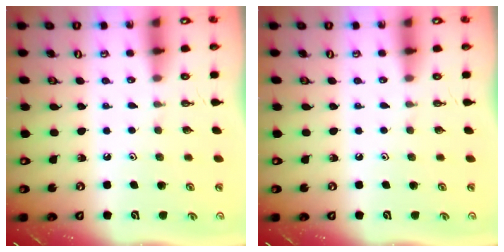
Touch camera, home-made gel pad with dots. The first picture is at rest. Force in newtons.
{"total": 0.0}